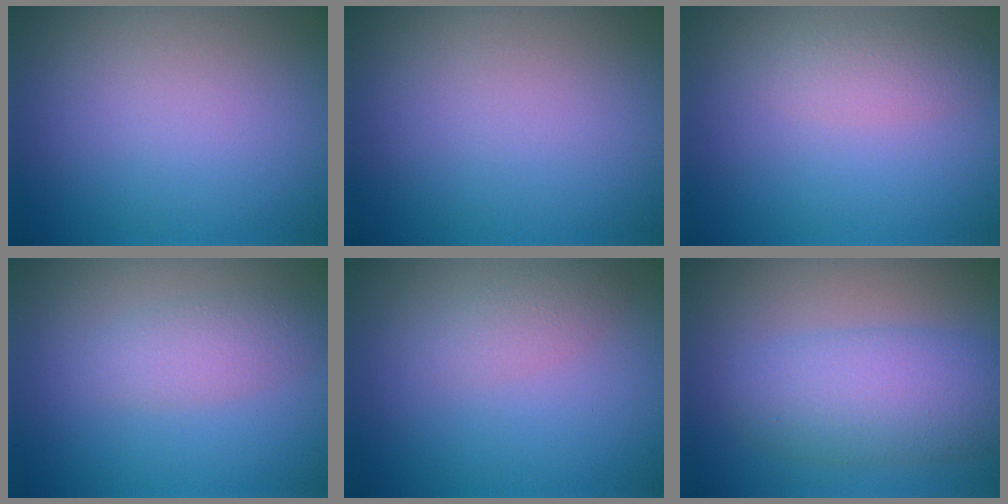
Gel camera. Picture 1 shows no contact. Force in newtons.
{"total": 0.0}
{"total": 1.8, "press": 1.8, "slide": 0.0}
{"total": 2.2, "press": 2.2, "slide": 0.1}
{"total": 1.5, "press": 1.5, "slide": 0.1}
{"total": 5.8, "press": 5.8, "slide": 0.2}